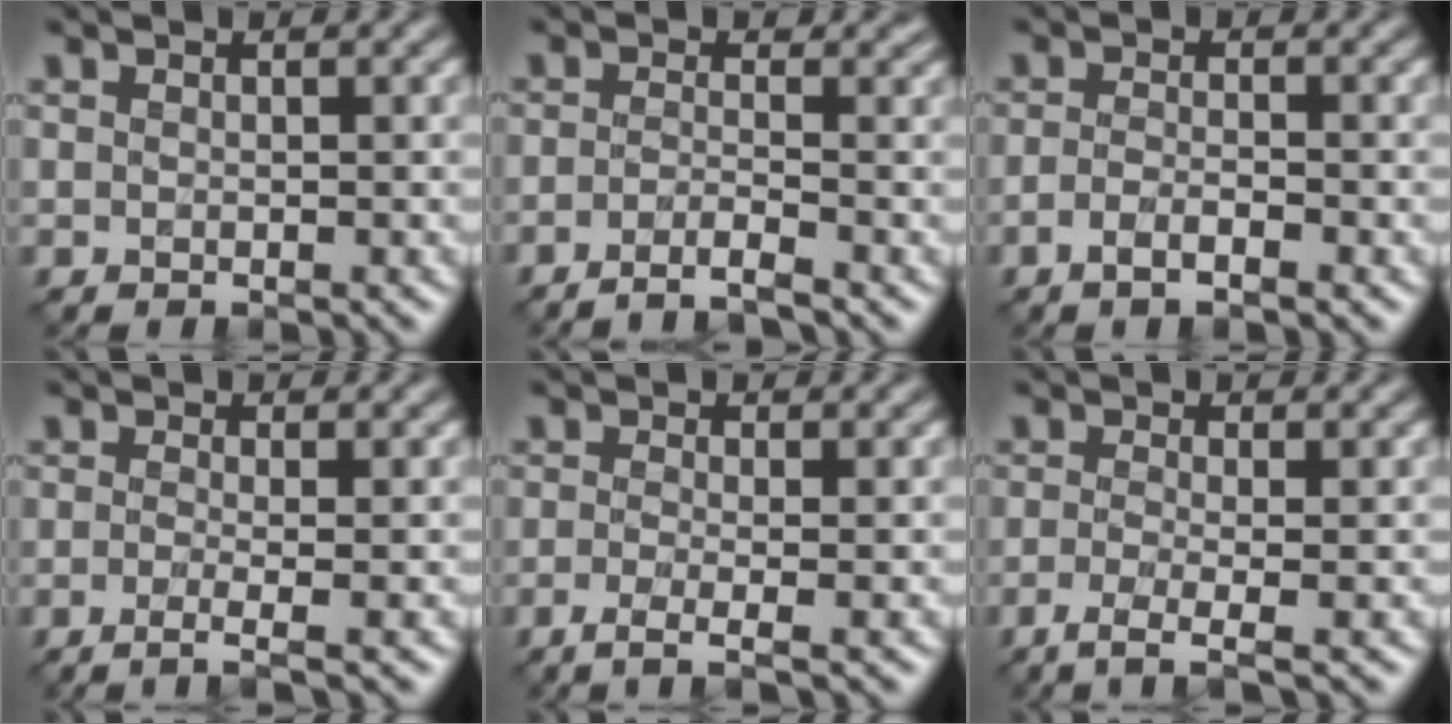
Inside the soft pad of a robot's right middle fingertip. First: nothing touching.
{"total": 2.5, "force": [-1.7, 0.5, 1.7], "torque": [-0.023, 0.001, -0.045]}
{"total": 2.2, "force": [-1.2, 0.6, 1.7], "torque": [-0.033, -0.002, -0.027]}
{"total": 2.7, "force": [-0.9, 0.9, 2.4], "torque": [-0.028, -0.006, -0.027]}
{"total": 2.8, "force": [-1.2, 0.8, 2.4], "torque": [-0.034, -0.011, -0.033]}
{"total": 3.2, "force": [-1.5, 0.8, 2.7], "torque": [-0.045, -0.010, -0.039]}